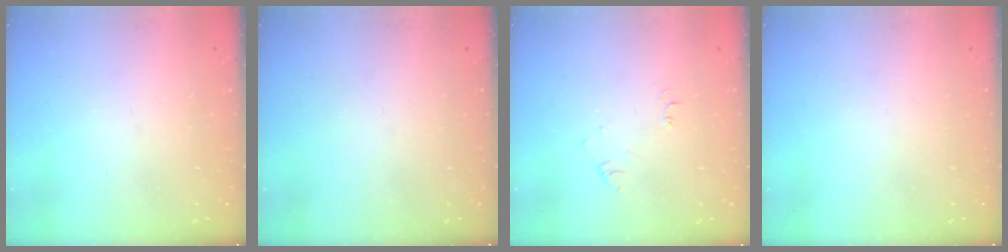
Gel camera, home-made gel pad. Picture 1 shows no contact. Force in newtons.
{"total": 0.0}
{"total": 4.0, "press": 3.9, "slide": 0.5}
{"total": 0.0}